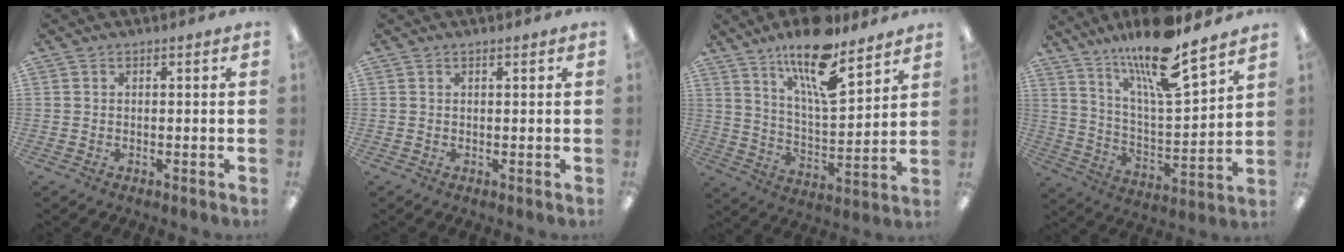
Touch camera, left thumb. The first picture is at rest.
{"total": 0.7, "force": [0.5, 0.1, 0.5], "torque": [-0.010, 0.000, 0.009]}
{"total": 17.2, "force": [12.2, 5.2, 11.0], "torque": [-0.191, -0.066, 0.204]}
{"total": 18.0, "force": [14.5, 3.0, 10.2], "torque": [-0.188, -0.096, 0.243]}